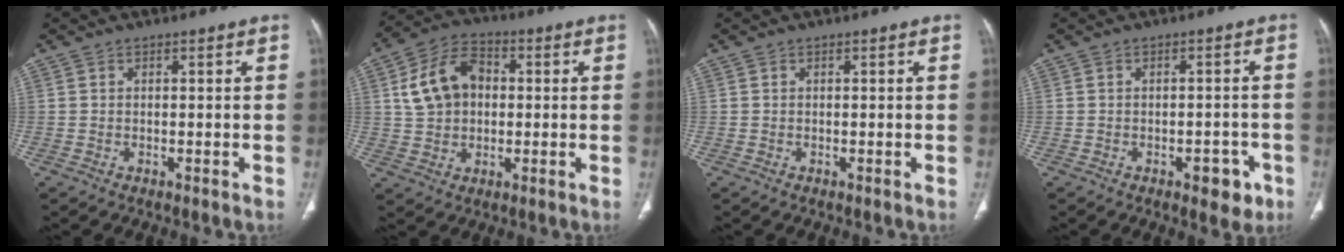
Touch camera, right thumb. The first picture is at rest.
{"total": 11.5, "force": [1.7, 8.5, 7.6], "torque": [-0.123, 0.019, 0.026]}
{"total": 0.0}
{"total": 4.9, "force": [-2.5, 2.5, 3.4], "torque": [-0.023, 0.012, -0.026]}